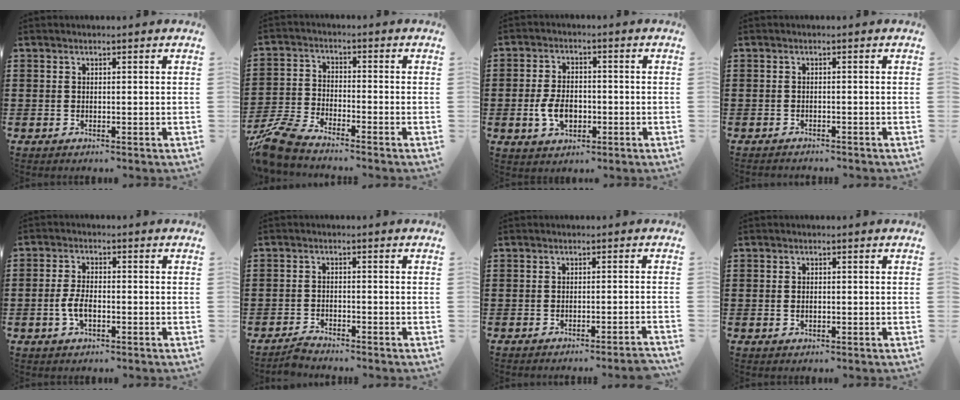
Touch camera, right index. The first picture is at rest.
{"total": 6.3, "force": [-5.9, 0.2, 2.1], "torque": [-0.070, -0.012, -0.122]}
{"total": 6.5, "force": [-1.7, 3.8, 4.9], "torque": [-0.115, -0.003, -0.033]}
{"total": 0.9, "force": [-0.9, -0.1, 0.0], "torque": [-0.003, -0.003, -0.018]}
{"total": 3.9, "force": [-1.2, 1.6, 3.3], "torque": [-0.082, -0.007, -0.025]}
{"total": 1.8, "force": [-1.8, 0.2, -0.1], "torque": [-0.005, 0.004, -0.038]}
{"total": 1.4, "force": [-1.2, -0.3, 0.6], "torque": [-0.010, 0.001, -0.024]}
{"total": 0.9, "force": [-0.2, 0.3, 0.8], "torque": [-0.019, -0.002, -0.003]}